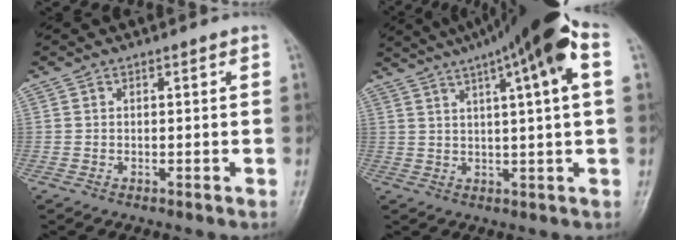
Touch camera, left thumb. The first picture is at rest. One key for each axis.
{"total": 16.2, "fx": 7.1, "fy": 2.2, "fz": 14.4, "tx": -0.227, "ty": 0.028, "tz": 0.103}